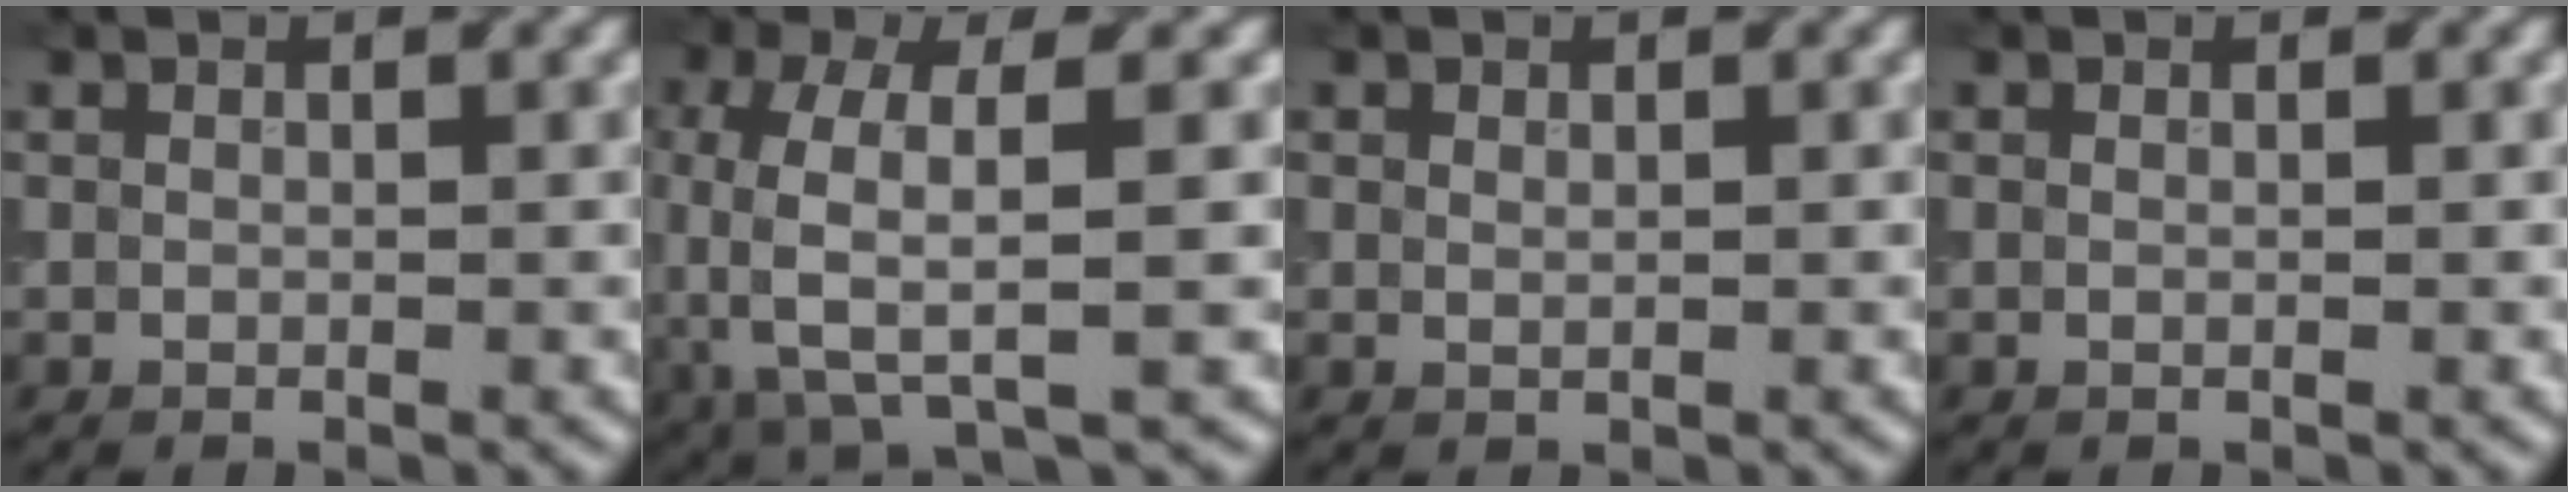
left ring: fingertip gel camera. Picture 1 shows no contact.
{"total": 7.2, "force": [-0.7, 2.7, 6.7], "torque": [-0.150, -0.001, -0.016]}
{"total": 0.6, "force": [0.3, 0.4, 0.3], "torque": [-0.004, -0.001, 0.005]}
{"total": 0.0}